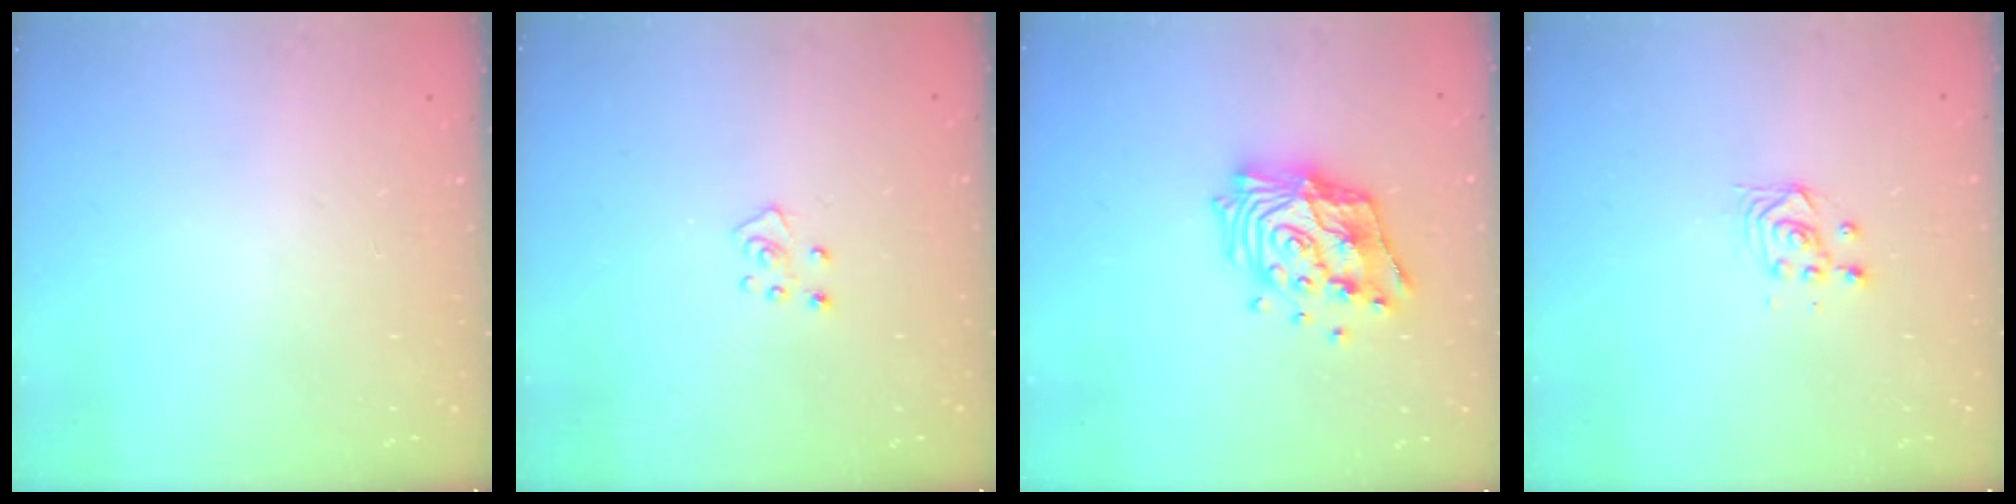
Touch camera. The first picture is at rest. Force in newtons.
{"total": 4.2, "press": 4.1, "slide": 0.3}
{"total": 16.3, "press": 16.3, "slide": 1.3}
{"total": 3.3, "press": 3.3, "slide": 0.3}